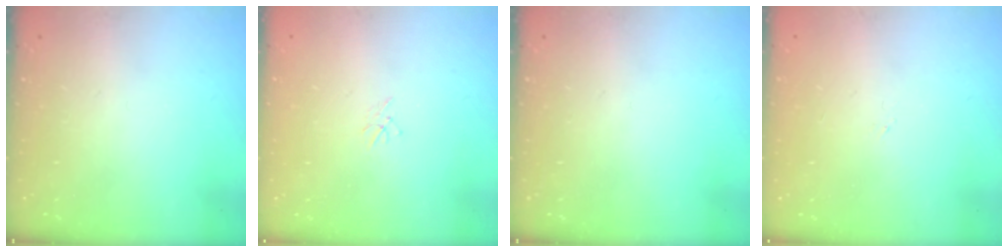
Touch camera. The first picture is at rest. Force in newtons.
{"total": 1.5, "press": 1.4, "slide": 0.4}
{"total": 0.0}
{"total": 0.0}